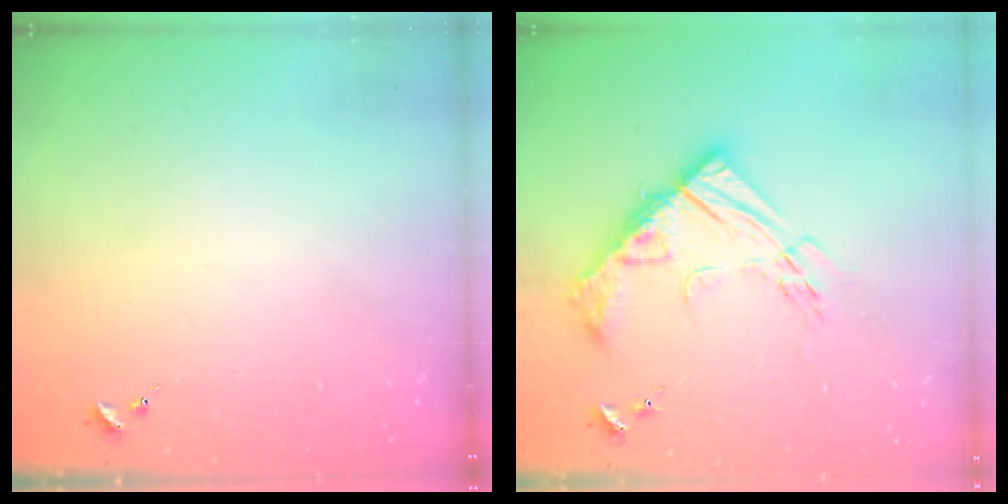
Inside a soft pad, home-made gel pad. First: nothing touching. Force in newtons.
{"total": 17.2, "press": 17.1, "slide": 1.6}